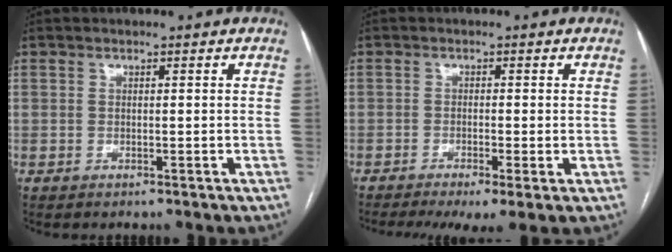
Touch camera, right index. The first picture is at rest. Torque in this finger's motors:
{"motor_torque": [1.68, -0.45, 0.08, 0.04]}